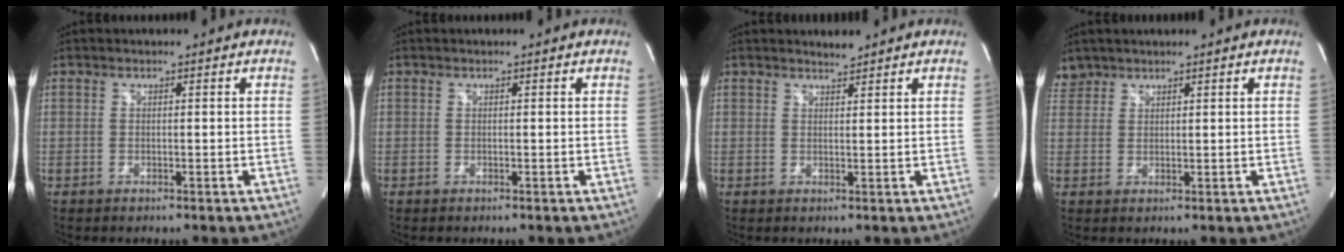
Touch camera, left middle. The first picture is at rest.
{"total": 0.0}
{"total": 1.3, "force": [1.3, 0.0, 0.1], "torque": [-0.010, -0.001, 0.025]}
{"total": 2.6, "force": [2.3, 1.2, -0.3], "torque": [0.008, 0.011, 0.046]}